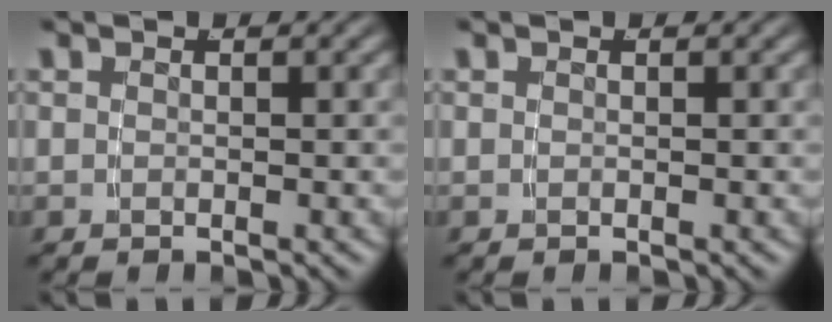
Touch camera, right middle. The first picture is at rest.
{"total": 0.0}